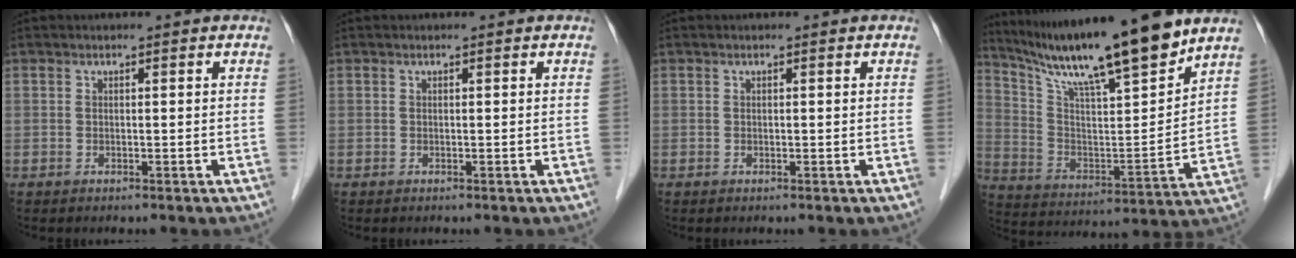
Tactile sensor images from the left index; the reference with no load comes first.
{"total": 0.0}
{"total": 0.0}
{"total": 19.5, "force": [15.8, 0.5, 11.3], "torque": [-0.193, -0.009, 0.272]}